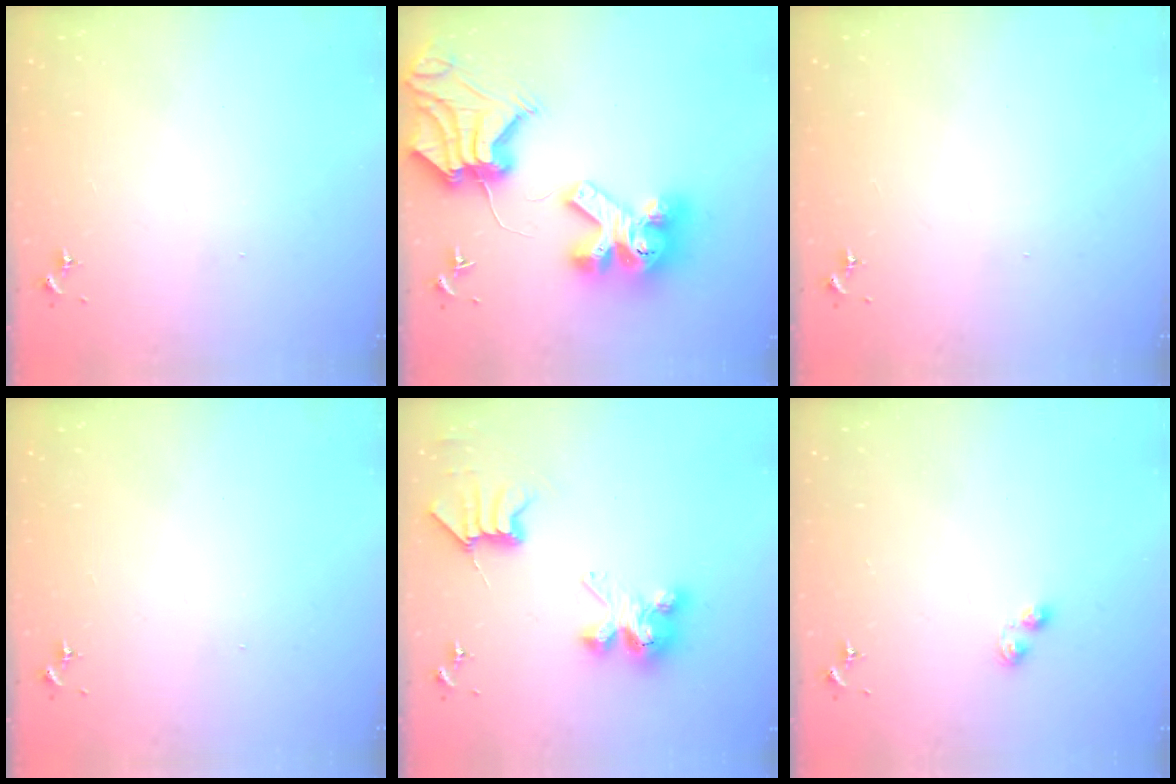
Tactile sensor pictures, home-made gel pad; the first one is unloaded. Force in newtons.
{"total": 17.7, "press": 17.6, "slide": 2.3}
{"total": 0.0}
{"total": 0.0}
{"total": 7.9, "press": 7.9, "slide": 0.2}
{"total": 3.3, "press": 3.3, "slide": 0.4}